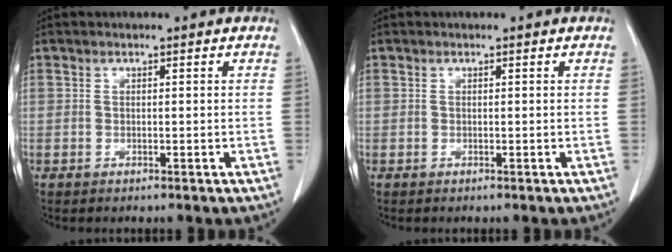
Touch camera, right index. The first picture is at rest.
{"total": 0.0}